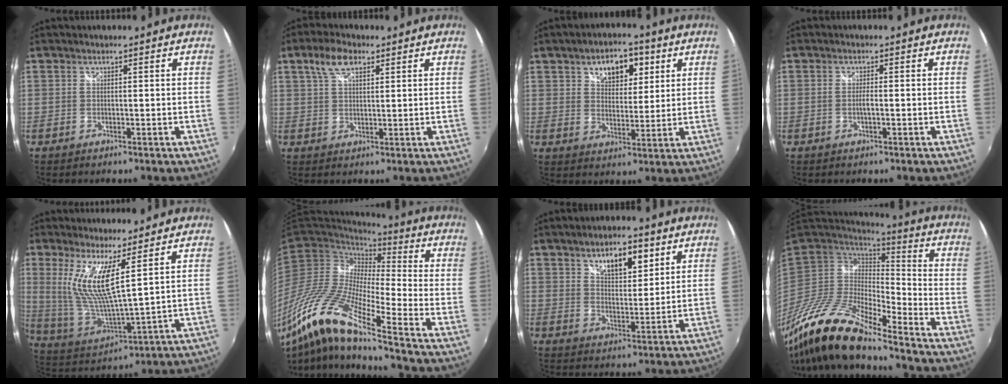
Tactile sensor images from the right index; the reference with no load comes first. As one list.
[{"total": 5.9, "force": [3.1, 2.8, 4.2], "torque": [-0.080, 0.014, 0.059]}, {"total": 9.2, "force": [4.4, 5.4, 6.0], "torque": [-0.092, 0.021, 0.072]}, {"total": 1.3, "force": [-0.4, 0.1, 1.3], "torque": [-0.025, -0.002, -0.007]}, {"total": 12.0, "force": [5.8, 1.2, 10.4], "torque": [-0.200, -0.014, 0.124]}, {"total": 21.2, "force": [-13.1, 2.6, 16.5], "torque": [-0.309, -0.043, -0.272]}, {"total": 8.2, "force": [4.6, 3.6, 5.8], "torque": [-0.088, 0.008, 0.076]}, {"total": 18.6, "force": [-13.9, 3.7, 11.9], "torque": [-0.226, -0.036, -0.276]}]